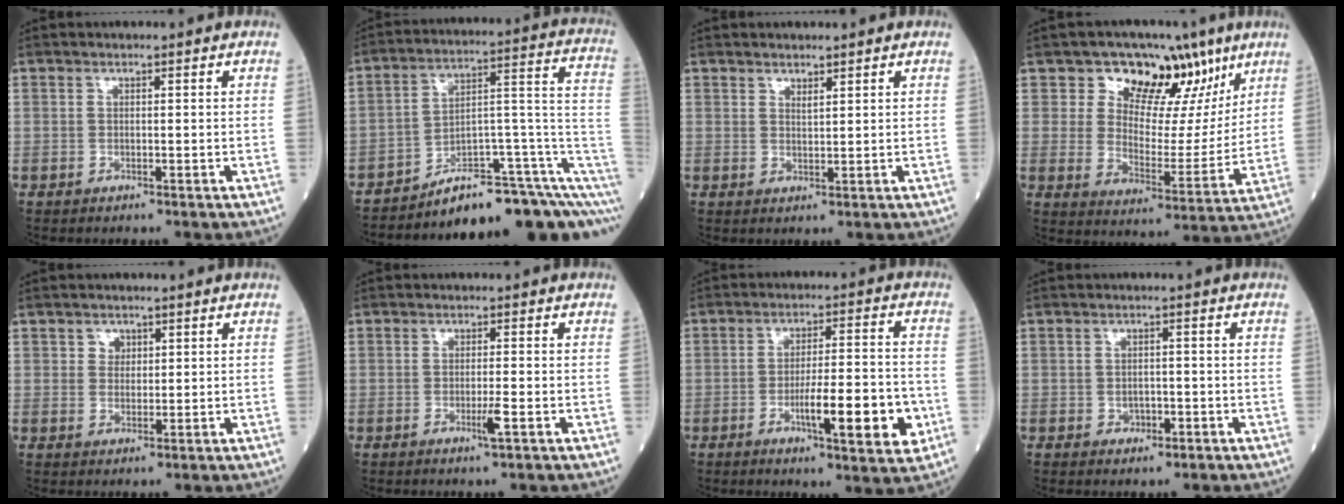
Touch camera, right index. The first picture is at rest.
{"total": 13.8, "force": [-9.7, 3.5, 9.2], "torque": [-0.085, 0.085, -0.140]}
{"total": 1.3, "force": [1.1, 0.2, 0.6], "torque": [-0.015, -0.005, 0.022]}
{"total": 12.7, "force": [7.9, 7.5, 6.4], "torque": [-0.076, 0.006, 0.125]}
{"total": 1.9, "force": [0.9, 1.5, 0.6], "torque": [-0.004, -0.001, 0.013]}
{"total": 2.2, "force": [-1.0, -0.2, 2.0], "torque": [-0.036, -0.004, -0.016]}
{"total": 11.3, "force": [-3.7, 1.5, 10.5], "torque": [-0.162, -0.005, -0.056]}
{"total": 1.9, "force": [-0.8, 1.3, 1.0], "torque": [-0.011, 0.005, -0.005]}